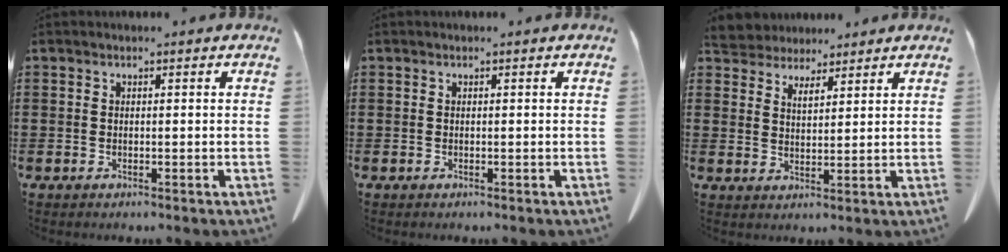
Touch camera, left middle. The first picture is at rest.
{"total": 0.0}
{"total": 4.2, "force": [3.9, 1.3, 0.2], "torque": [-0.019, -0.011, 0.073]}